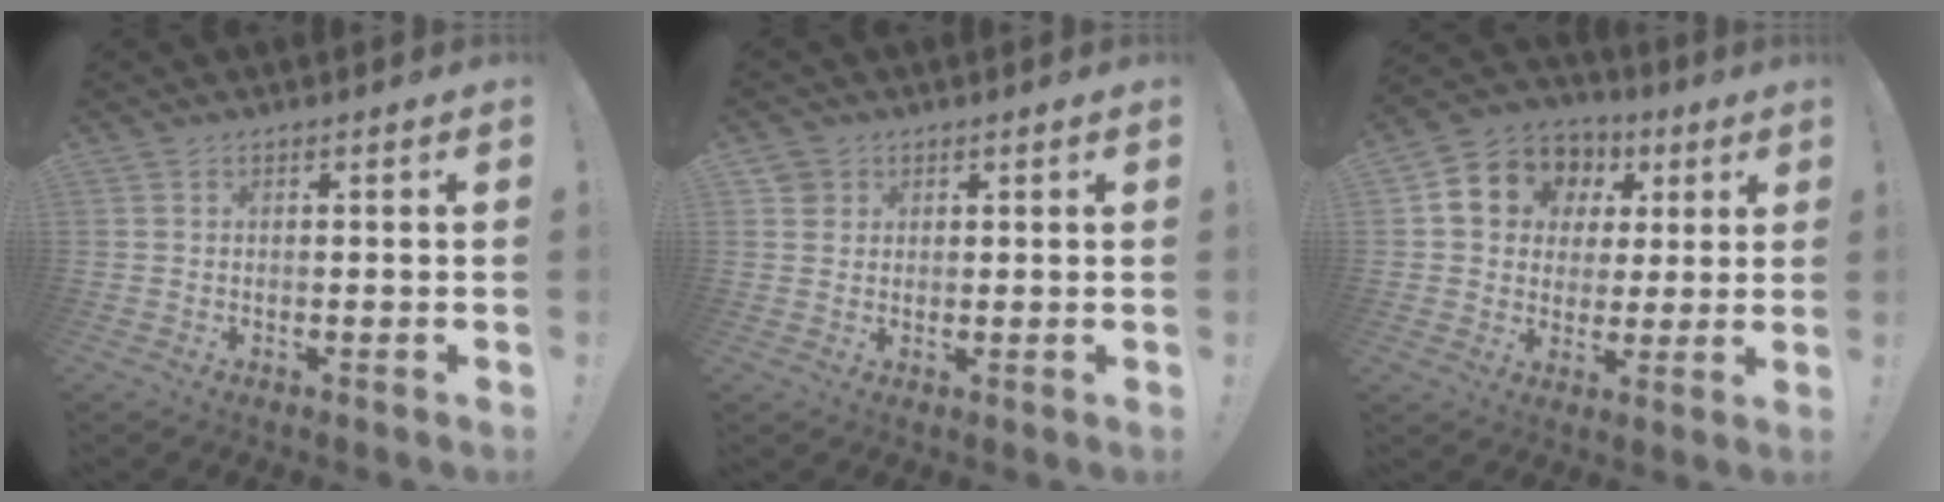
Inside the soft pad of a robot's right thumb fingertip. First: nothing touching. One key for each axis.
{"total": 3.2, "fx": 1.4, "fy": 2.8, "fz": 0.5, "tx": -0.003, "ty": -0.004, "tz": 0.026}
{"total": 11.6, "fx": 4.1, "fy": 9.9, "fz": 4.5, "tx": -0.065, "ty": -0.017, "tz": 0.084}